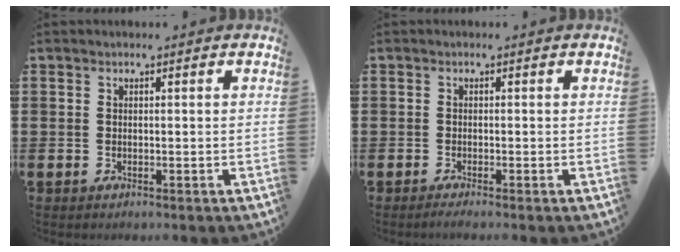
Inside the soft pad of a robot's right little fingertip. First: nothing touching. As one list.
[{"total": 0.6, "force": [-0.4, 0.0, 0.5], "torque": [-0.007, -0.003, -0.008]}]